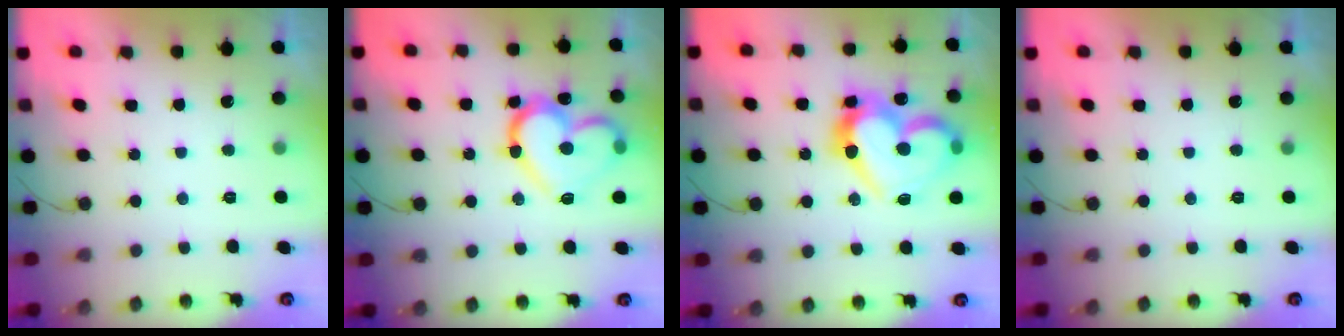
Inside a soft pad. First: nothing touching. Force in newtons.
{"total": 19.4, "press": 19.4, "slide": 1.0}
{"total": 21.2, "press": 21.1, "slide": 2.6}
{"total": 0.0}